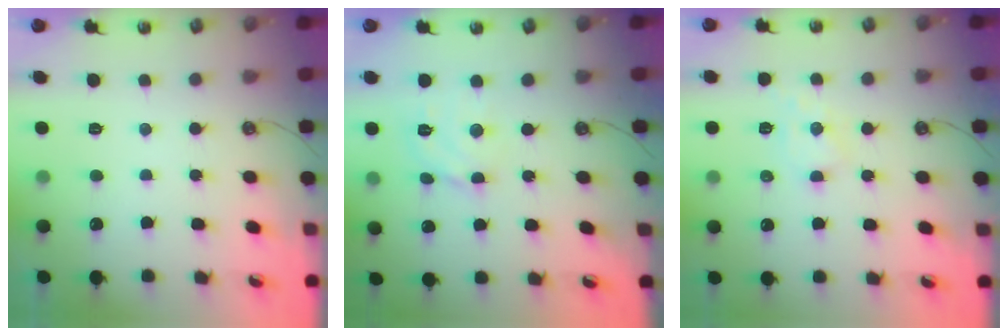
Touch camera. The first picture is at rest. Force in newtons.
{"total": 7.9, "press": 7.9, "slide": 0.6}
{"total": 7.2, "press": 7.1, "slide": 1.0}